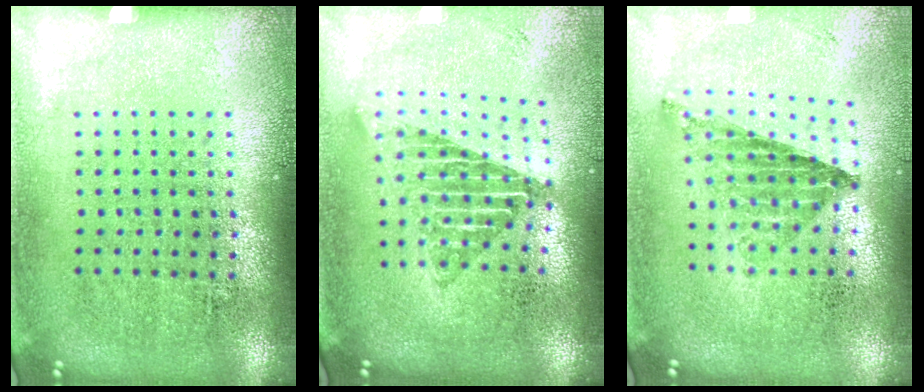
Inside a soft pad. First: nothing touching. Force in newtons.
{"total": 1.6, "press": 1.4, "slide": 0.9}
{"total": 0.8, "press": 0.8, "slide": 0.2}